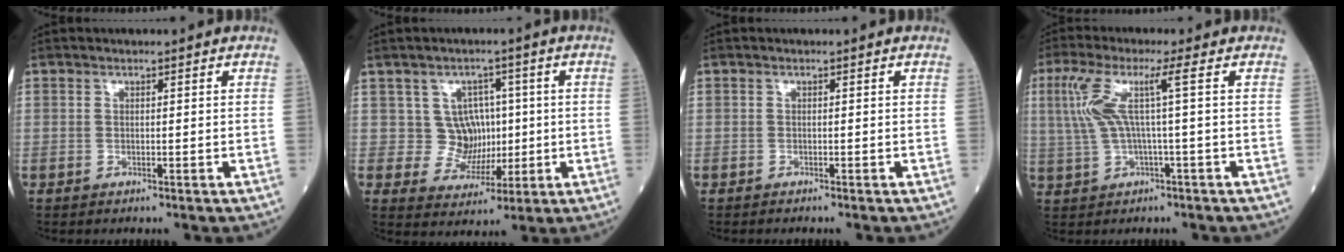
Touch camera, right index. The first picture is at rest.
{"total": 5.5, "force": [0.9, 5.3, 1.3], "torque": [-0.010, 0.011, 0.022]}
{"total": 0.6, "force": [-0.5, -0.2, 0.2], "torque": [-0.001, 0.001, -0.008]}
{"total": 6.6, "force": [1.2, -0.5, 6.4], "torque": [-0.147, 0.026, 0.033]}